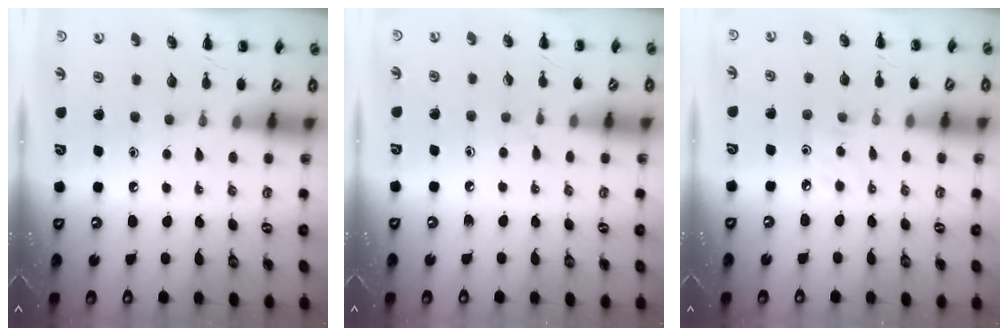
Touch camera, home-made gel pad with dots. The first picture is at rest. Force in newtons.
{"total": 3.0, "press": 2.7, "slide": 1.4}
{"total": 2.7, "press": 2.5, "slide": 0.9}